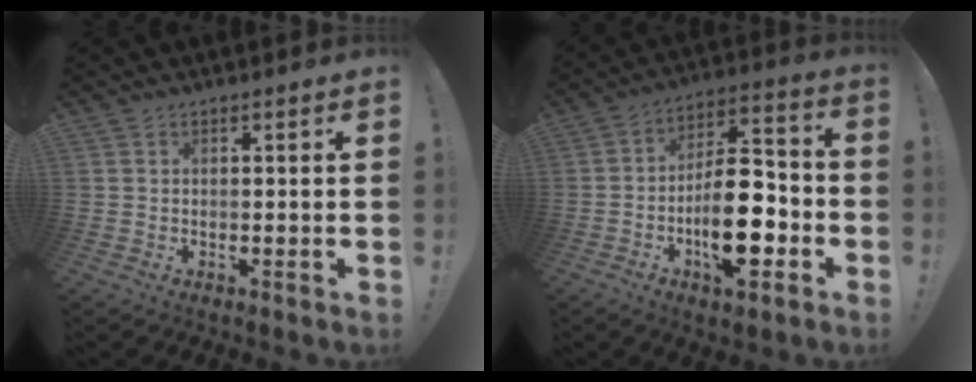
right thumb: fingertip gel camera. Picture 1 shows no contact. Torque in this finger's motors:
{"motor_torque": [0.25, 0.81, 1.38, -1.39, 0.10]}